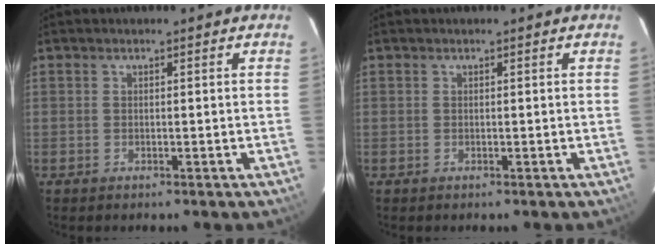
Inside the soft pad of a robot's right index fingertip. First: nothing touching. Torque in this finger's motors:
{"motor_torque": [0.00, 0.01, 0.00, 0.00]}